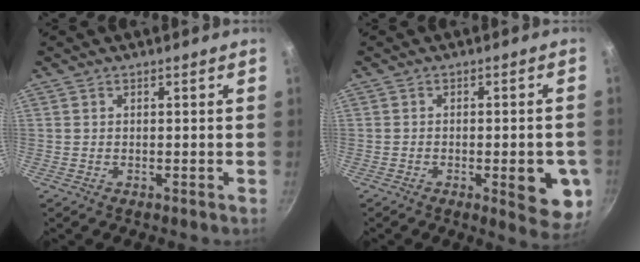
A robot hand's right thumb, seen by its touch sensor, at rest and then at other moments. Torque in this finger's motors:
{"motor_torque": [1.60, 1.17, 1.26, -0.04, 0.19]}